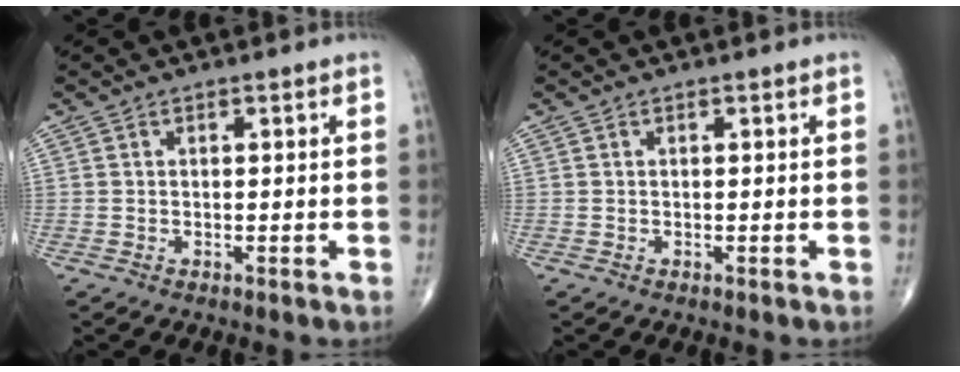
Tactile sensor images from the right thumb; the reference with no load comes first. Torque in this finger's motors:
{"motor_torque": [0.02, 0.02, -0.02, -0.02, 0.00]}